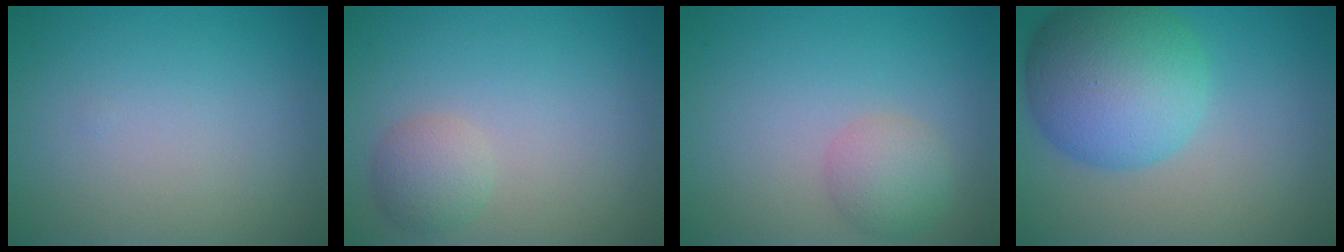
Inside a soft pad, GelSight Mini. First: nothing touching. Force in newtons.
{"total": 2.3, "press": 2.3, "slide": 0.2}
{"total": 2.7, "press": 2.7, "slide": 0.1}
{"total": 9.7, "press": 9.7, "slide": 0.2}